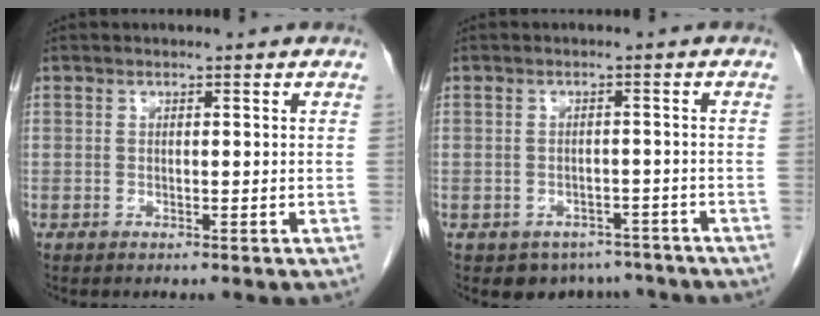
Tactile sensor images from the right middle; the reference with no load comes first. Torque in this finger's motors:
{"motor_torque": [0.02, -0.01, -0.05, 0.00]}